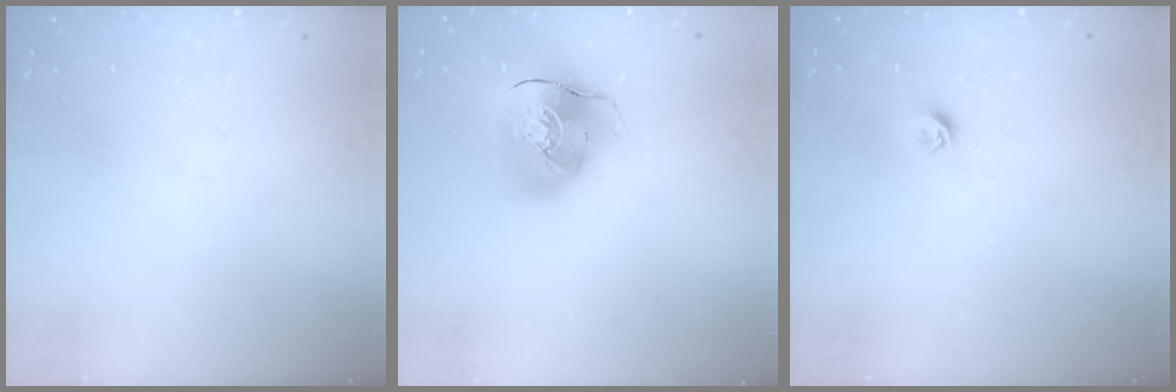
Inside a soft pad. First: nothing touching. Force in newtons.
{"total": 13.9, "press": 13.7, "slide": 2.4}
{"total": 4.2, "press": 4.1, "slide": 0.7}